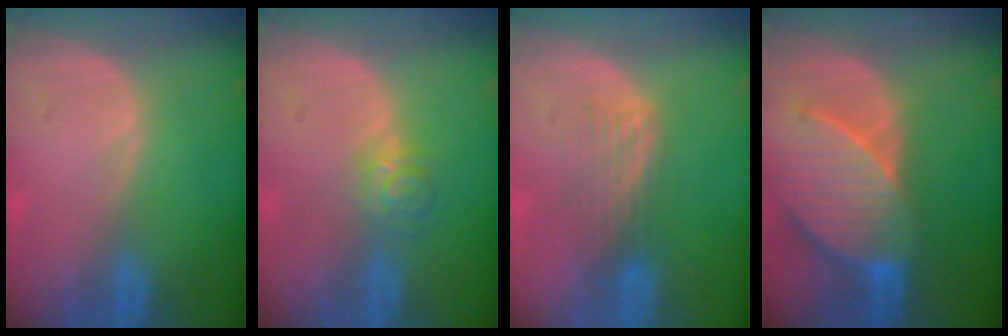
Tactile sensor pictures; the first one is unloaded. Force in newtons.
{"total": 3.7, "press": 3.5, "slide": 1.4}
{"total": 4.2, "press": 3.4, "slide": 2.5}
{"total": 9.9, "press": 8.9, "slide": 4.5}